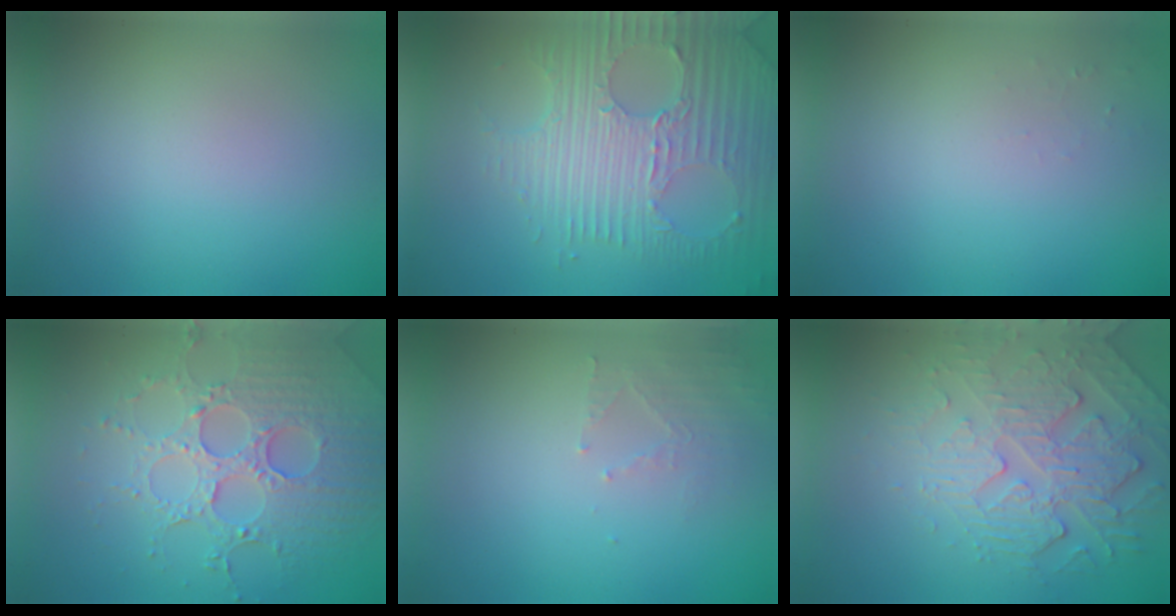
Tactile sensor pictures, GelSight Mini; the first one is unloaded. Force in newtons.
{"total": 7.6, "press": 5.1, "slide": 5.7}
{"total": 0.5, "press": 0.5, "slide": 0.1}
{"total": 6.0, "press": 5.0, "slide": 3.4}
{"total": 1.7, "press": 1.7, "slide": 0.3}
{"total": 4.4, "press": 4.1, "slide": 1.7}